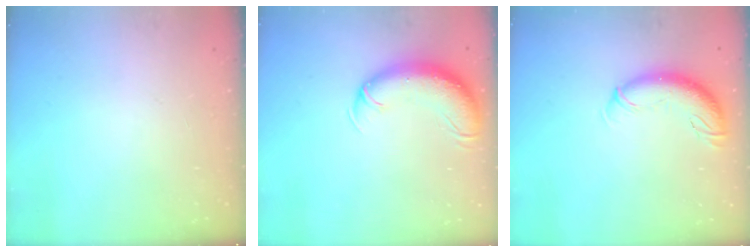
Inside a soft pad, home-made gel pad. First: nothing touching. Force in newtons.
{"total": 13.3, "press": 12.9, "slide": 3.5}
{"total": 10.9, "press": 10.6, "slide": 2.5}